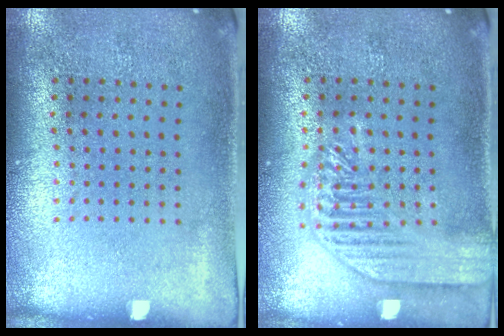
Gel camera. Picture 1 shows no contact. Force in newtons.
{"total": 2.0, "press": 2.0, "slide": 0.2}